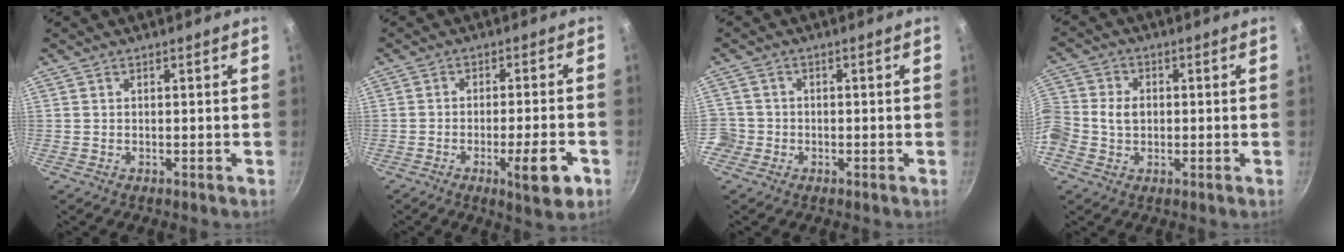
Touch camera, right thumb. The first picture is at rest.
{"total": 7.1, "force": [-2.9, 1.8, 6.2], "torque": [-0.074, 0.013, -0.036]}
{"total": 3.7, "force": [-1.4, 3.4, 0.6], "torque": [-0.002, 0.020, -0.026]}
{"total": 11.4, "force": [-1.0, 9.7, 6.0], "torque": [-0.142, 0.040, -0.031]}